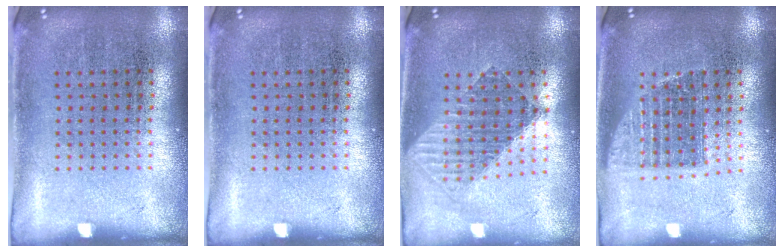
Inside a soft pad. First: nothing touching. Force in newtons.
{"total": 0.0}
{"total": 1.6, "press": 1.4, "slide": 0.7}
{"total": 1.3, "press": 1.1, "slide": 0.7}